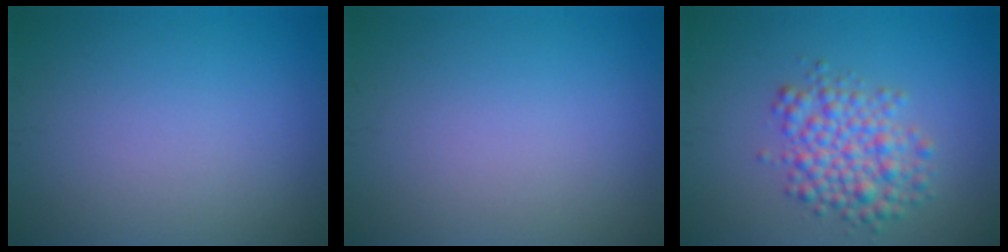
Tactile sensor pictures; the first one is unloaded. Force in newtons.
{"total": 0.0}
{"total": 4.6, "press": 4.6, "slide": 0.1}